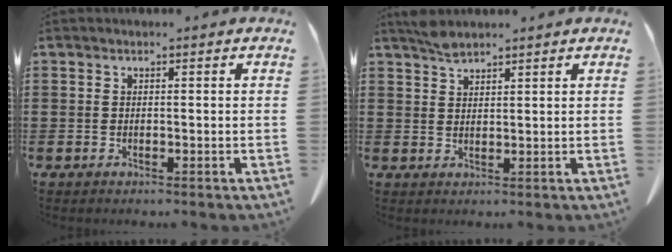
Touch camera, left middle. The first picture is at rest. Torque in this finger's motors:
{"motor_torque": [2.14, 0.00, 0.03, 0.03]}